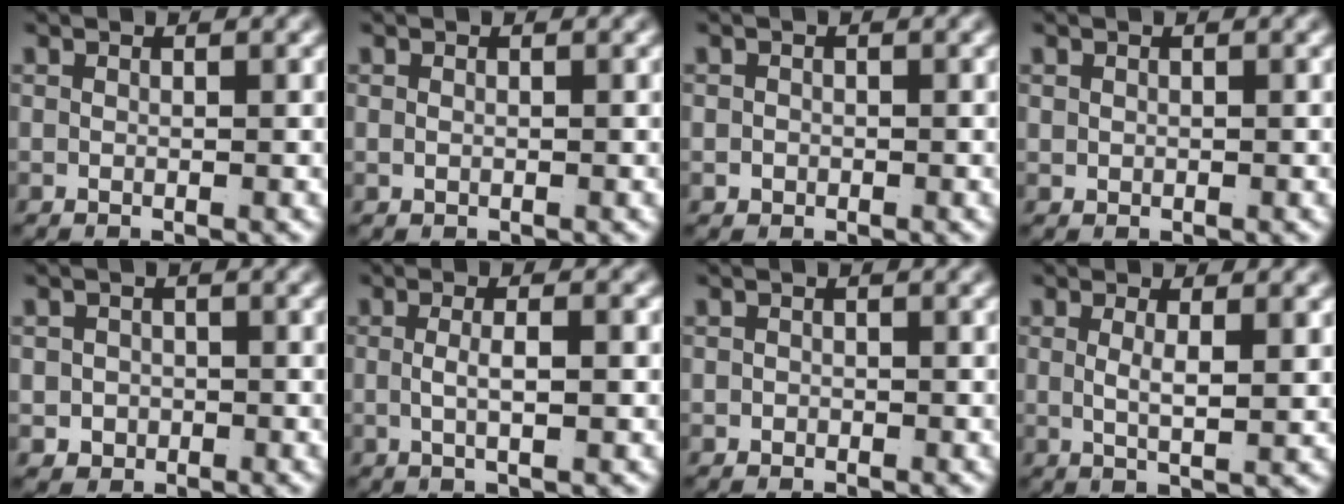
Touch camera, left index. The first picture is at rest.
{"total": 0.0}
{"total": 1.0, "force": [-0.5, 0.9, 0.2], "torque": [-0.012, -0.013, 0.000]}
{"total": 0.5, "force": [0.2, 0.4, 0.3], "torque": [-0.014, -0.008, 0.012]}
{"total": 3.2, "force": [-1.1, 2.9, 0.9], "torque": [-0.021, -0.018, -0.013]}
{"total": 2.5, "force": [-0.3, -0.1, 2.5], "torque": [-0.048, -0.006, 0.002]}
{"total": 0.6, "force": [-0.5, 0.2, -0.1], "torque": [0.002, -0.009, -0.004]}
{"total": 2.6, "force": [0.6, 0.1, 2.5], "torque": [-0.047, -0.014, 0.020]}